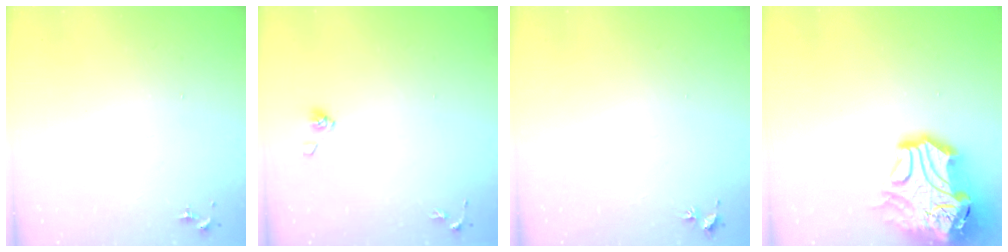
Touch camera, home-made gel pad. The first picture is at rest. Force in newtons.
{"total": 3.8, "press": 3.4, "slide": 1.7}
{"total": 2.0, "press": 2.0, "slide": 0.3}
{"total": 19.5, "press": 19.3, "slide": 2.9}